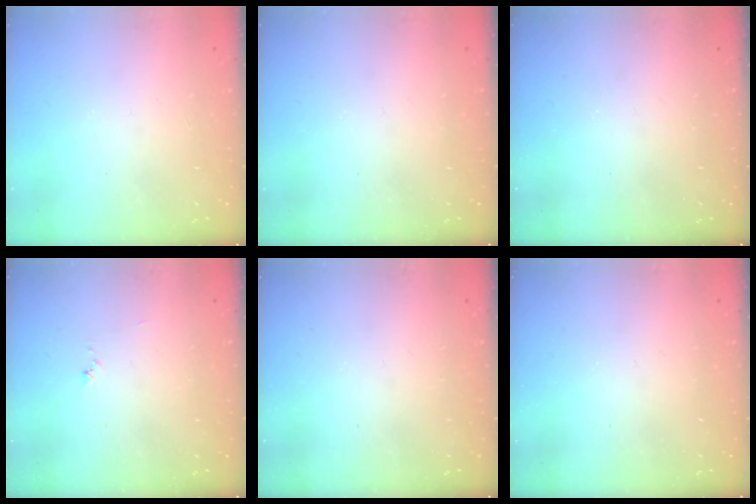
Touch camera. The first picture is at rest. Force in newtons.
{"total": 0.0}
{"total": 0.0}
{"total": 3.8, "press": 3.8, "slide": 0.4}
{"total": 0.0}
{"total": 0.0}